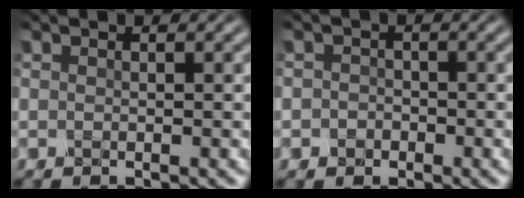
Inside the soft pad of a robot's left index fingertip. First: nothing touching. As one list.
[{"total": 1.3, "force": [-0.4, 1.2, 0.3], "torque": [0.012, 0.000, -0.014]}]